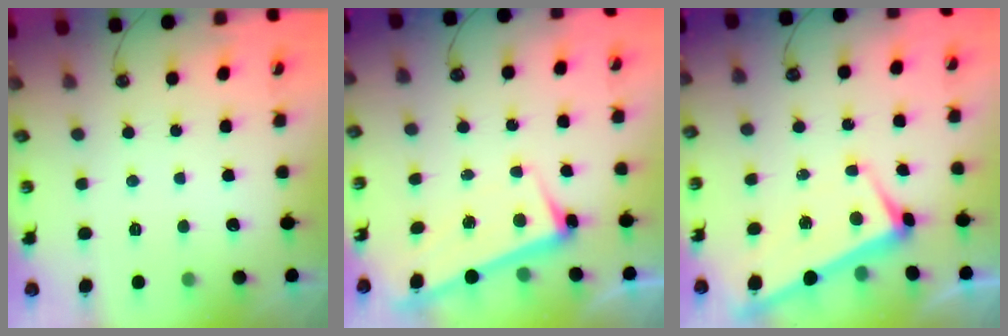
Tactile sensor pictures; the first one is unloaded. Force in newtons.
{"total": 2.6, "press": 2.5, "slide": 0.7}
{"total": 1.0, "press": 0.8, "slide": 0.5}